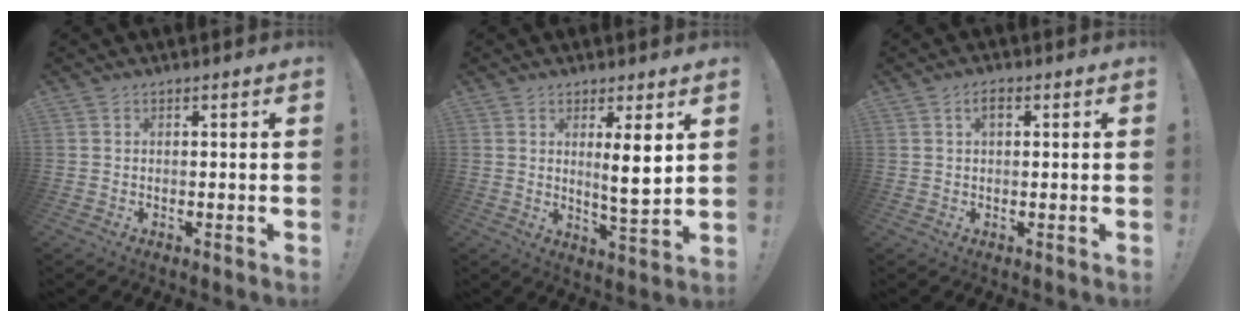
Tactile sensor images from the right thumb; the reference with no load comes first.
{"total": 7.6, "force": [2.4, 0.6, 7.2], "torque": [-0.111, -0.017, 0.034]}
{"total": 2.4, "force": [0.9, 1.1, 1.9], "torque": [-0.035, 0.005, 0.012]}